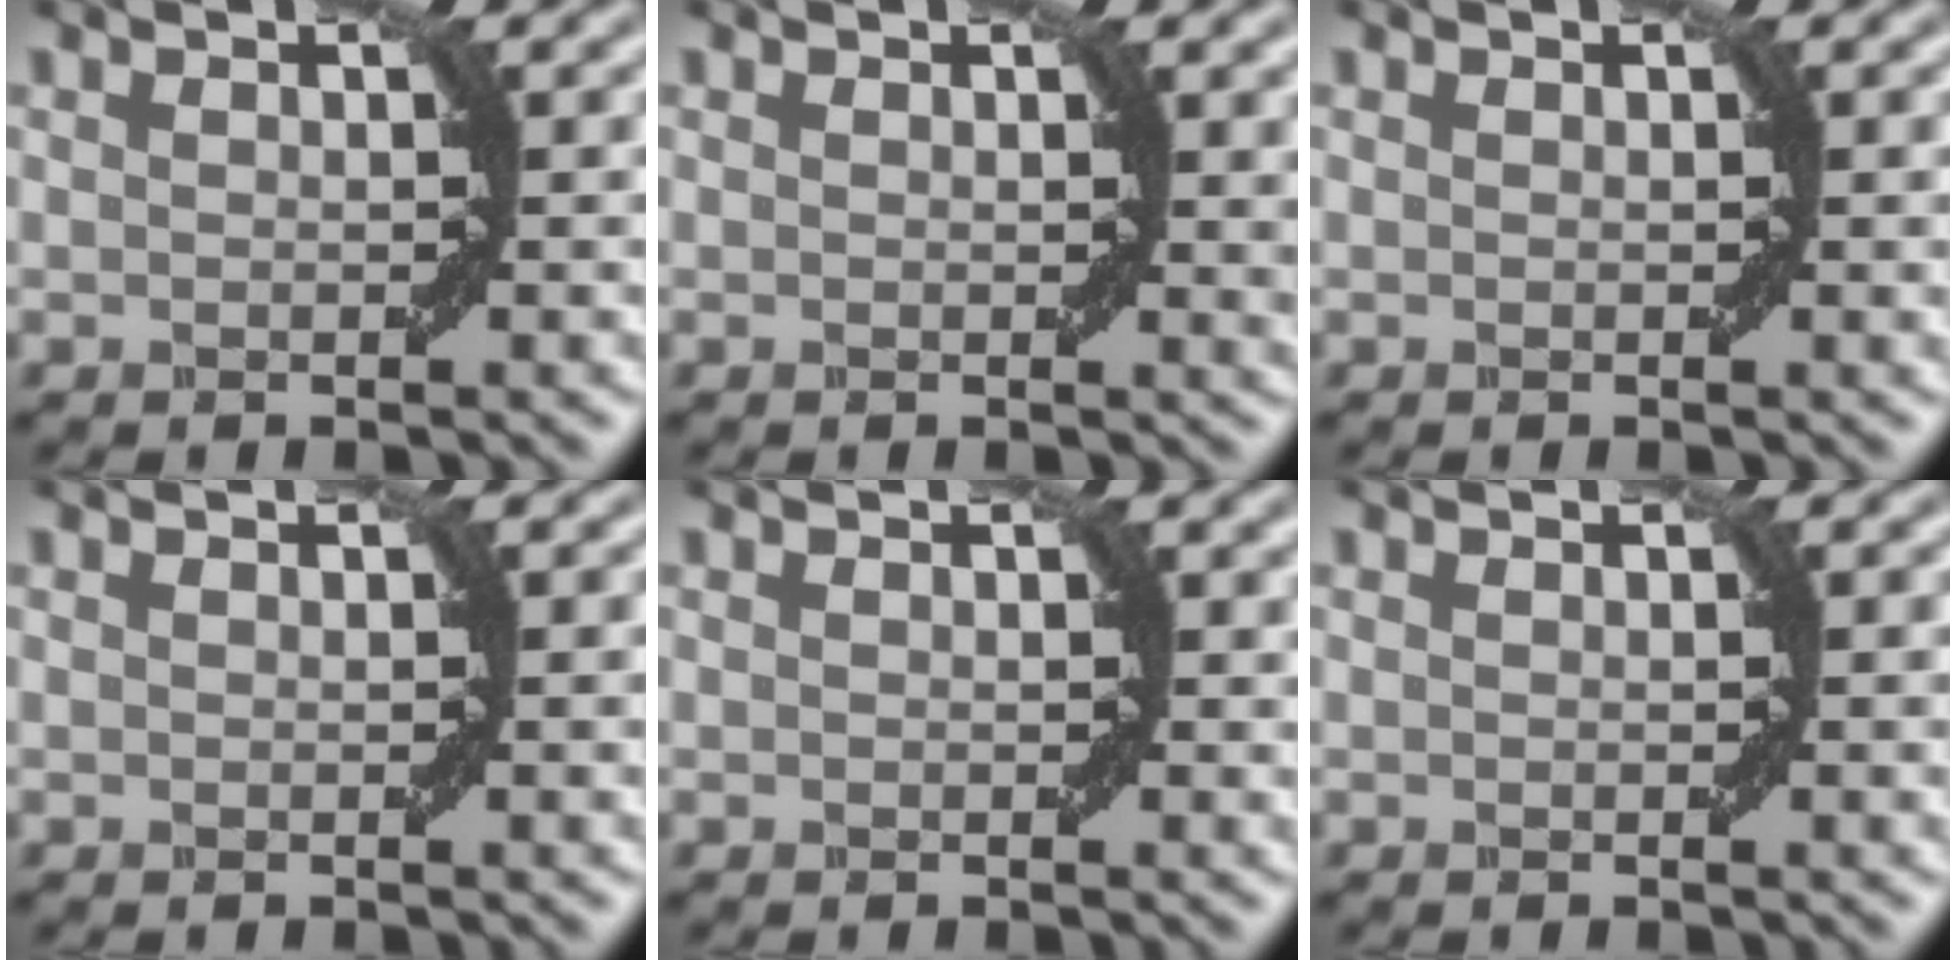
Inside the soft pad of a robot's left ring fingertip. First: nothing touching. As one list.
[{"total": 1.4, "force": [0.6, 0.3, 1.3], "torque": [-0.009, -0.004, 0.010]}, {"total": 0.6, "force": [0.1, -0.1, 0.6], "torque": [-0.005, -0.001, 0.002]}, {"total": 0.8, "force": [0.1, 0.0, 0.8], "torque": [-0.009, 0.001, 0.002]}, {"total": 0.8, "force": [0.3, 0.5, 0.6], "torque": [-0.001, -0.004, 0.005]}, {"total": 0.9, "force": [0.1, 0.0, 0.9], "torque": [-0.010, 0.000, 0.002]}]